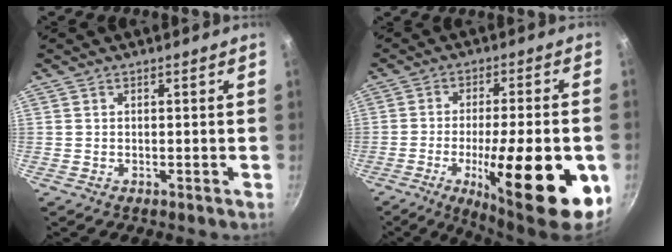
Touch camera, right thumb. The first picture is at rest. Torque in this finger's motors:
{"motor_torque": [2.57, 2.44, 2.34, -0.43, 0.62]}